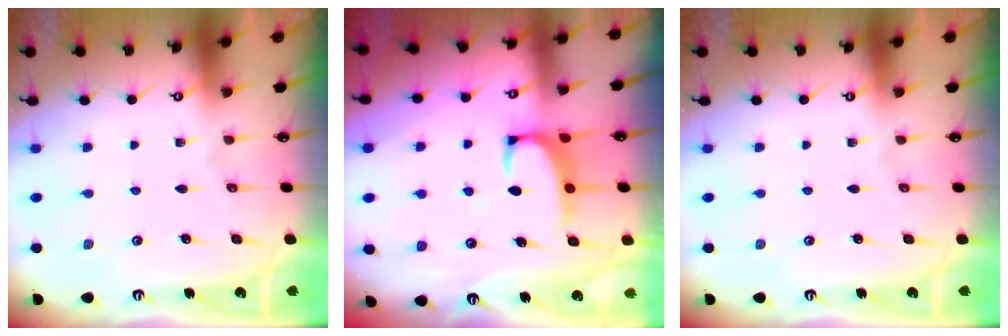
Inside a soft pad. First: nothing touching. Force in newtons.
{"total": 2.6, "press": 2.5, "slide": 0.7}
{"total": 0.0}